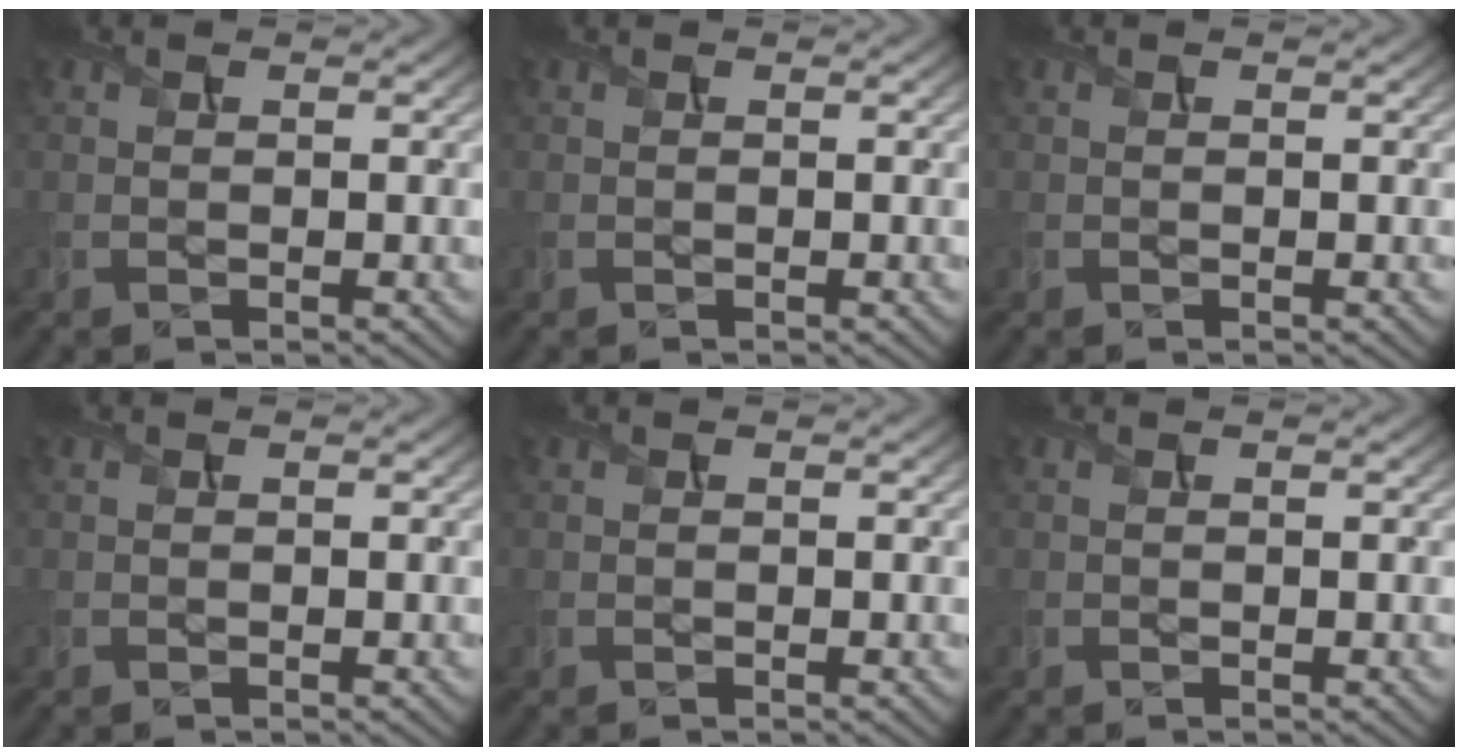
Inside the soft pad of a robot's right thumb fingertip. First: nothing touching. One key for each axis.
{"total": 0.0}
{"total": 0.0}
{"total": 0.0}
{"total": 0.0}
{"total": 0.0}